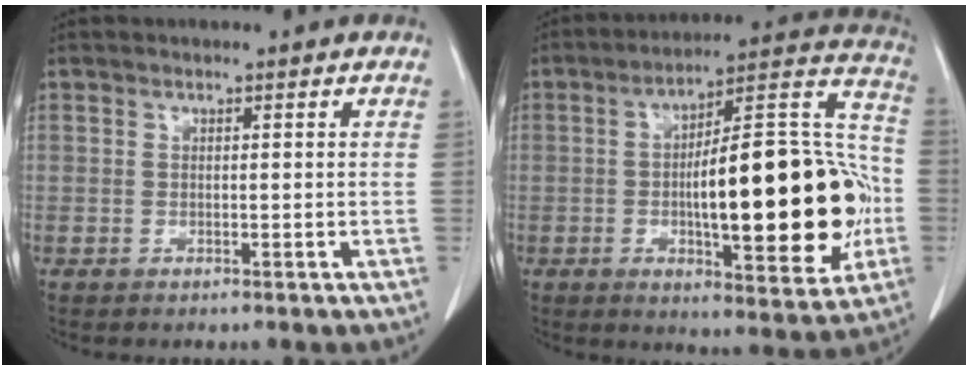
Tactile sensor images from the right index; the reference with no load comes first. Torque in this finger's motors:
{"motor_torque": [2.14, 0.00, 0.94, 0.21]}